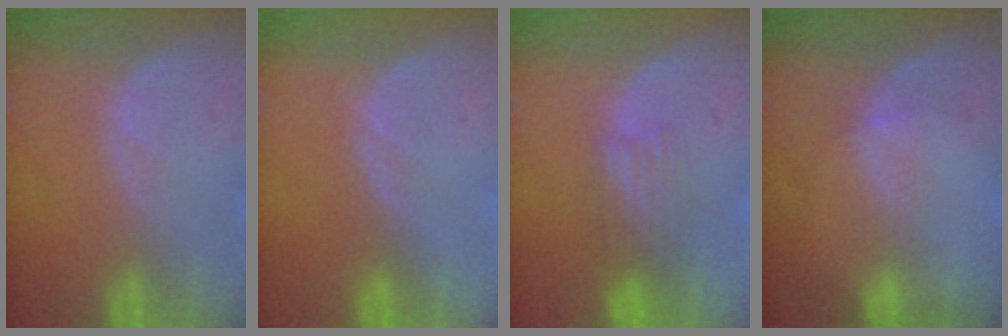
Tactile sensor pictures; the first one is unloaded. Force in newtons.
{"total": 0.0}
{"total": 3.9, "press": 3.2, "slide": 2.2}
{"total": 1.7, "press": 1.3, "slide": 1.1}